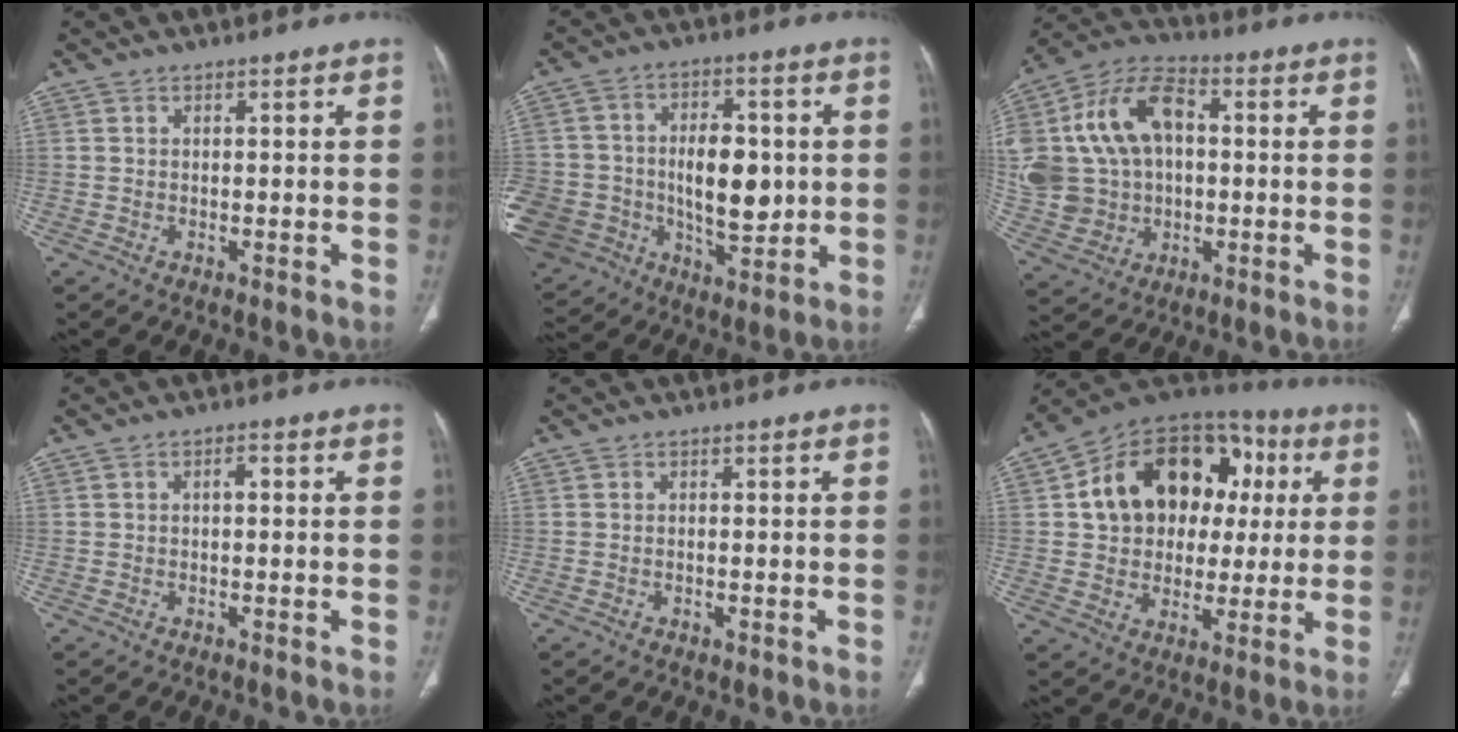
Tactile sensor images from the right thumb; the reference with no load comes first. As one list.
[{"total": 25.1, "force": [-1.7, 18.6, 16.8], "torque": [-0.319, 0.024, -0.001]}, {"total": 22.5, "force": [2.5, 16.6, 15.0], "torque": [-0.315, 0.037, 0.057]}, {"total": 1.6, "force": [0.1, 0.8, 1.3], "torque": [-0.021, 0.007, 0.000]}, {"total": 0.7, "force": [-0.2, 0.5, 0.4], "torque": [-0.007, 0.000, 0.000]}, {"total": 21.9, "force": [4.2, 16.3, 14.0], "torque": [-0.179, 0.035, 0.068]}]